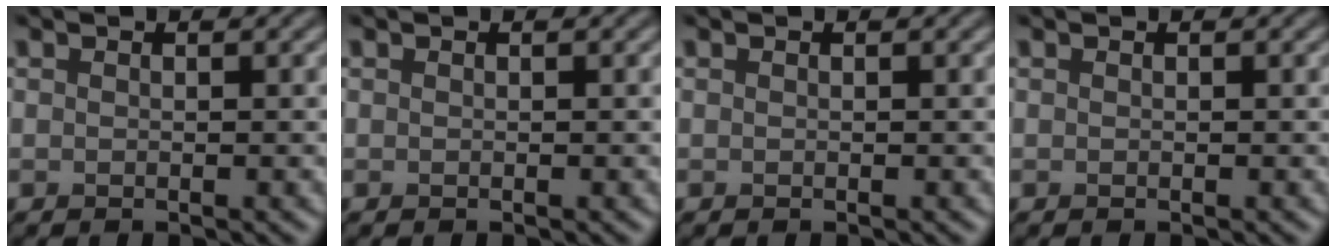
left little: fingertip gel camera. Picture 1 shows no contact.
{"total": 0.0}
{"total": 0.0}
{"total": 0.0}